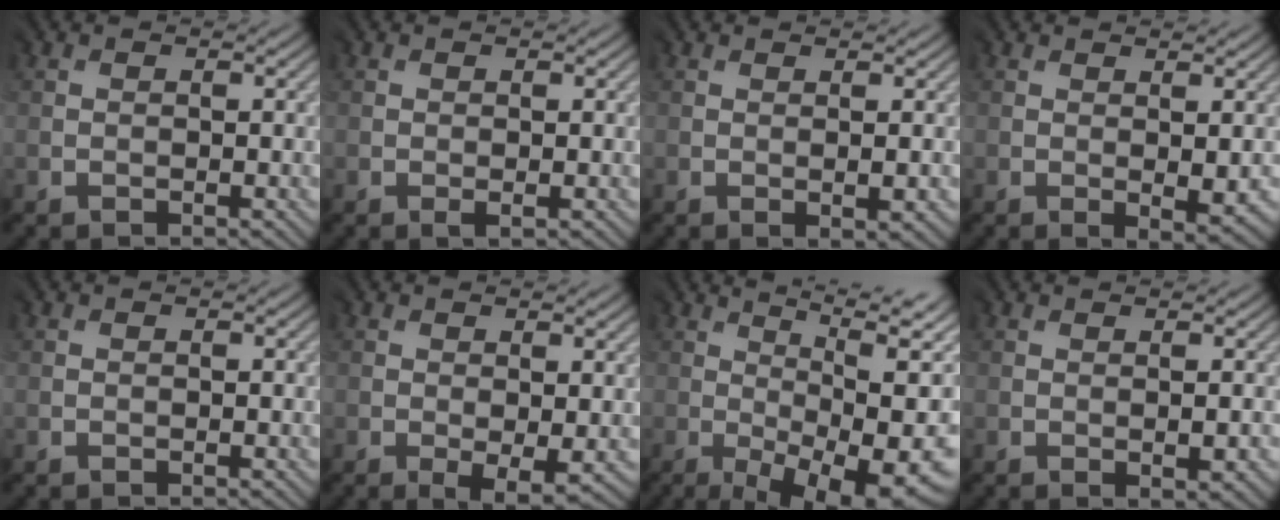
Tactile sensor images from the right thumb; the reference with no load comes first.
{"total": 0.7, "force": [0.0, 0.4, 0.6], "torque": [-0.015, -0.002, 0.000]}
{"total": 1.3, "force": [0.2, 0.0, 1.3], "torque": [-0.029, -0.001, 0.006]}
{"total": 2.5, "force": [0.5, 0.6, 2.3], "torque": [-0.040, -0.006, 0.014]}
{"total": 0.0}
{"total": 4.3, "force": [-0.8, 1.9, 3.8], "torque": [-0.068, -0.011, -0.005]}
{"total": 16.6, "force": [-2.5, 5.5, 15.5], "torque": [-0.177, 0.016, -0.003]}
{"total": 1.3, "force": [-0.1, 0.0, 1.3], "torque": [-0.027, -0.001, 0.001]}